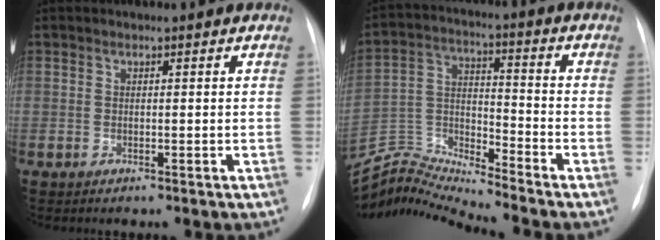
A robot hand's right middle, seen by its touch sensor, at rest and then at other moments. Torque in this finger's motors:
{"motor_torque": [-0.25, 0.06, -0.24, -0.07]}